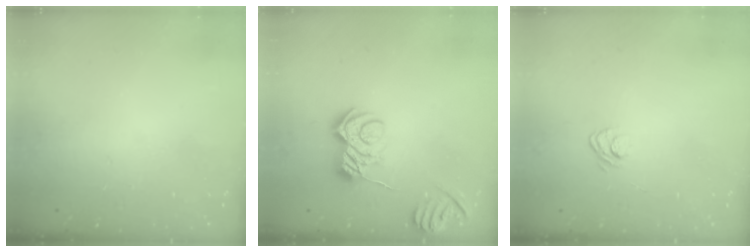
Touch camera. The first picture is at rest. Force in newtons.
{"total": 8.6, "press": 8.5, "slide": 0.9}
{"total": 3.7, "press": 3.4, "slide": 1.4}